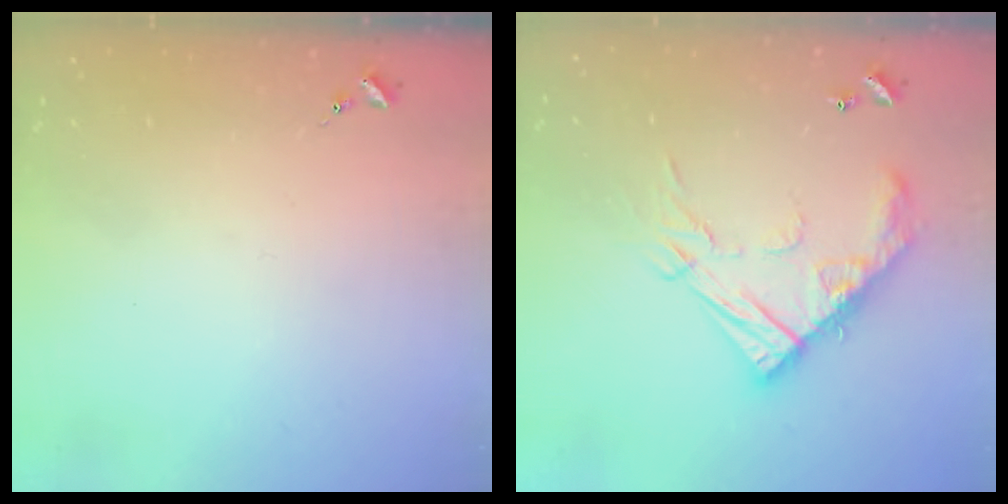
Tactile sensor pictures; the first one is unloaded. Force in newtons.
{"total": 17.6, "press": 17.6, "slide": 1.2}